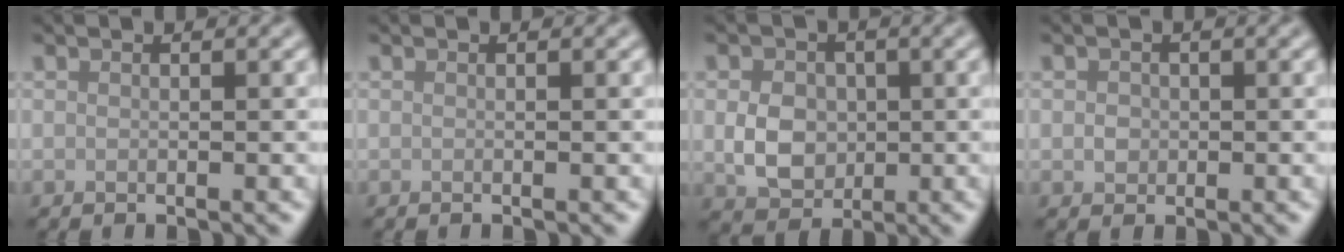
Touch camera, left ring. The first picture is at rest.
{"total": 0.0}
{"total": 4.2, "force": [-0.2, 3.3, 2.5], "torque": [-0.044, -0.002, -0.005]}
{"total": 1.1, "force": [0.0, 1.1, 0.4], "torque": [-0.001, -0.004, -0.002]}